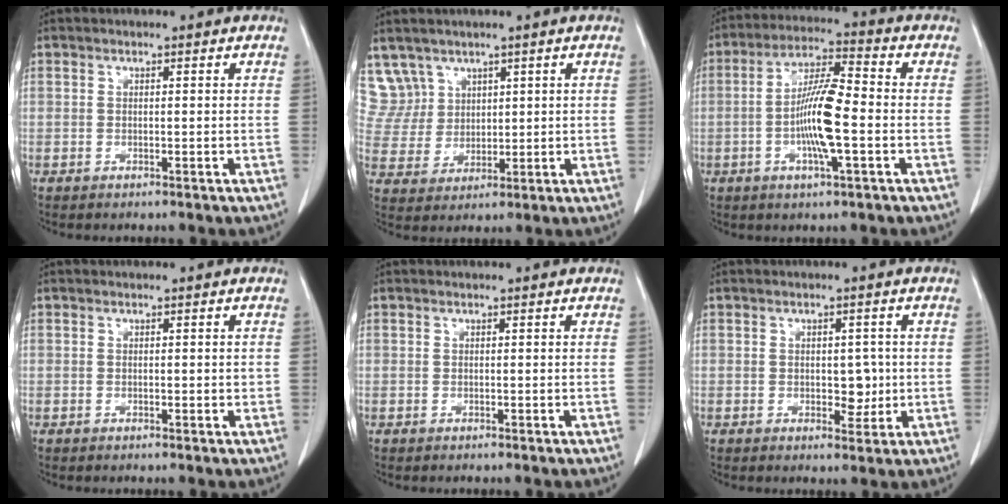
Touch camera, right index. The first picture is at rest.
{"total": 7.6, "force": [4.9, 5.8, -0.2], "torque": [0.002, 0.016, 0.112]}
{"total": 10.4, "force": [-2.0, 1.3, 10.1], "torque": [-0.193, 0.003, -0.042]}
{"total": 1.2, "force": [0.0, 0.7, 0.9], "torque": [-0.010, 0.003, 0.002]}
{"total": 0.0}
{"total": 3.6, "force": [-0.1, 2.2, 2.9], "torque": [-0.033, -0.001, 0.004]}